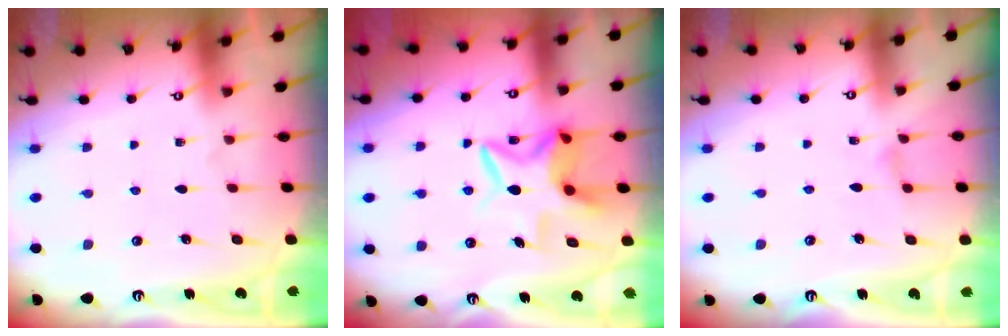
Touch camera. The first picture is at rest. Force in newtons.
{"total": 9.1, "press": 9.0, "slide": 1.5}
{"total": 0.8, "press": 0.8, "slide": 0.2}